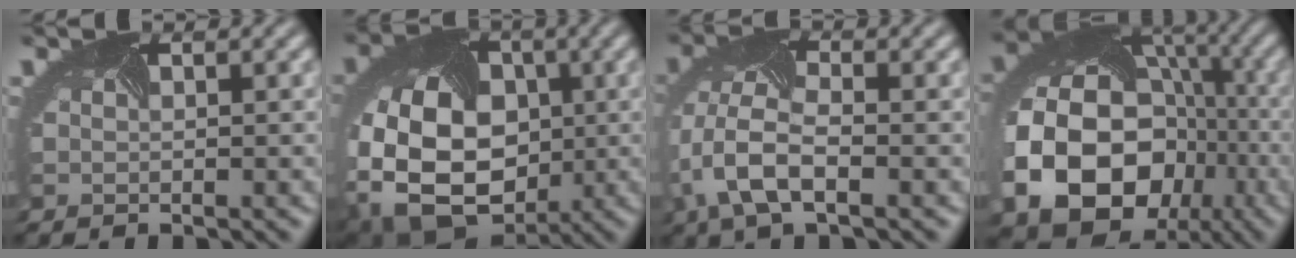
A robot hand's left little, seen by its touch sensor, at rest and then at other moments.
{"total": 14.9, "force": [-3.2, 11.0, 9.4], "torque": [-0.196, -0.028, -0.030]}
{"total": 6.0, "force": [-1.9, 3.1, 4.7], "torque": [-0.127, -0.005, -0.037]}
{"total": 19.9, "force": [-5.7, 16.4, 9.7], "torque": [-0.205, -0.047, -0.091]}